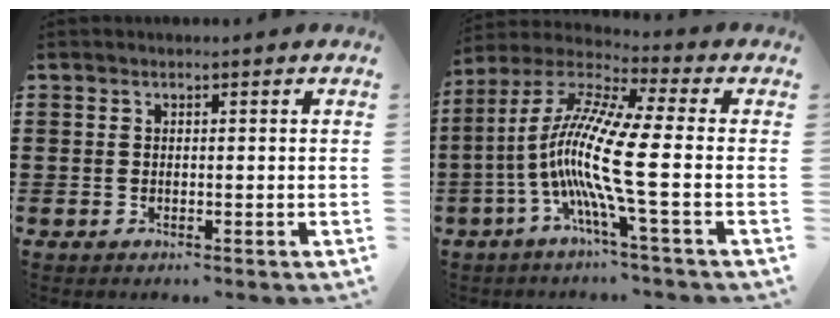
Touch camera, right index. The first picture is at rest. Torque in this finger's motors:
{"motor_torque": [2.14, 0.00, 1.05, 0.21]}